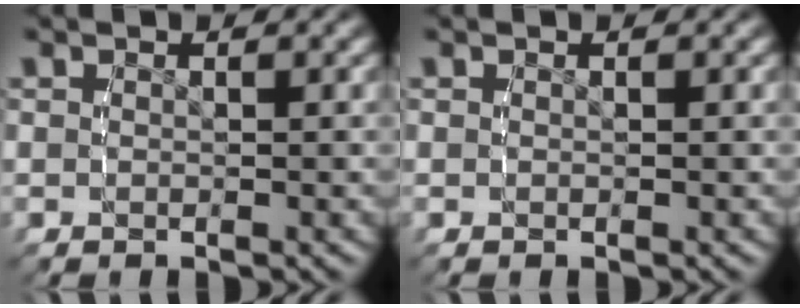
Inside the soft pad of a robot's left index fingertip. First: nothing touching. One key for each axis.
{"total": 0.0}